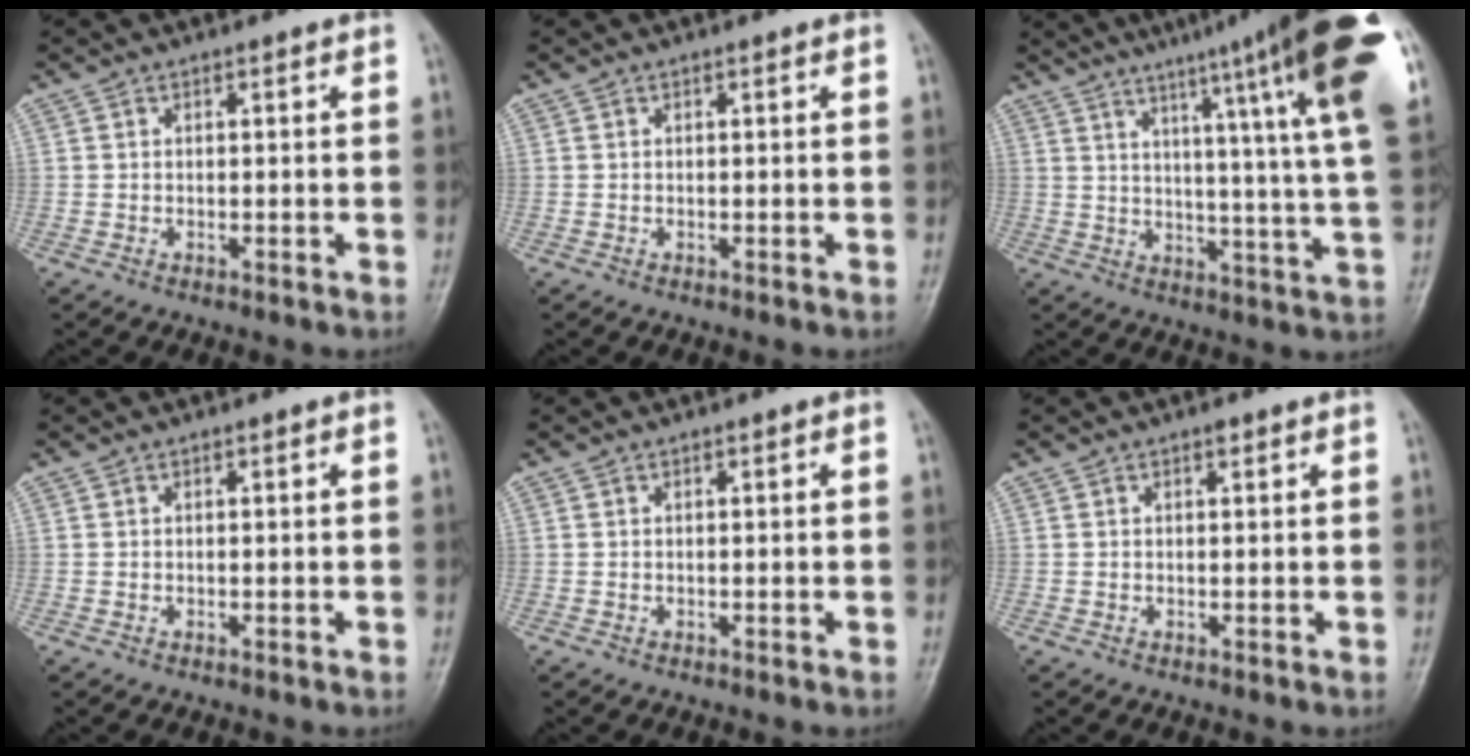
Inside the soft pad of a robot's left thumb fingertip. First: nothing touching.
{"total": 0.0}
{"total": 24.7, "force": [14.7, 1.4, 19.8], "torque": [-0.248, -0.061, 0.188]}
{"total": 0.0}
{"total": 0.0}
{"total": 0.8, "force": [0.5, 0.3, 0.5], "torque": [-0.006, -0.001, 0.005]}